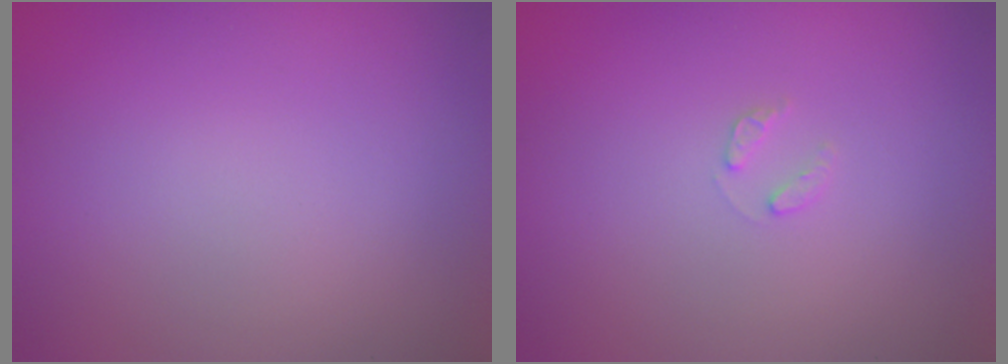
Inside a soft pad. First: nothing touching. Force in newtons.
{"total": 0.9, "press": 0.9, "slide": 0.2}